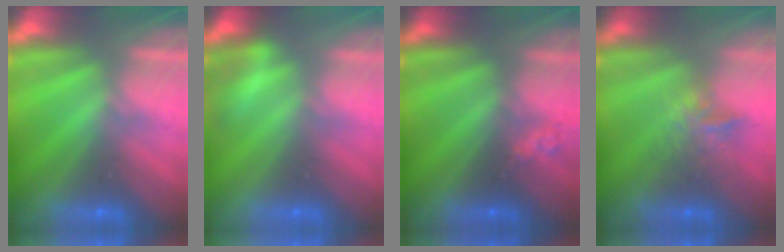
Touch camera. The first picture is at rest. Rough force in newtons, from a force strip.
{"total": 2.8}
{"total": 2.2}
{"total": 3.8}